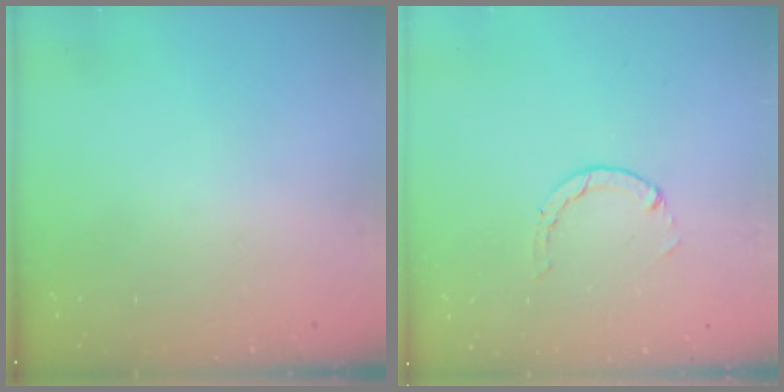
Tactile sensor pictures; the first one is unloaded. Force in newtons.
{"total": 0.6, "press": 0.6, "slide": 0.2}